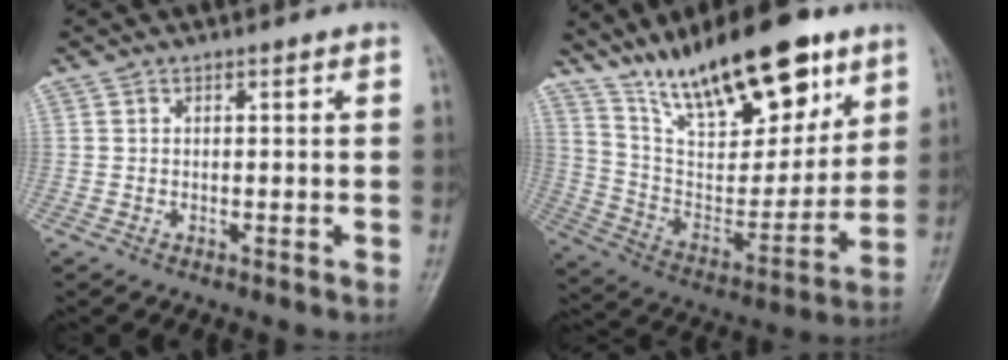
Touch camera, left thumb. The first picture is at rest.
{"total": 24.5, "force": [16.0, 9.1, 16.1], "torque": [-0.218, -0.056, 0.281]}